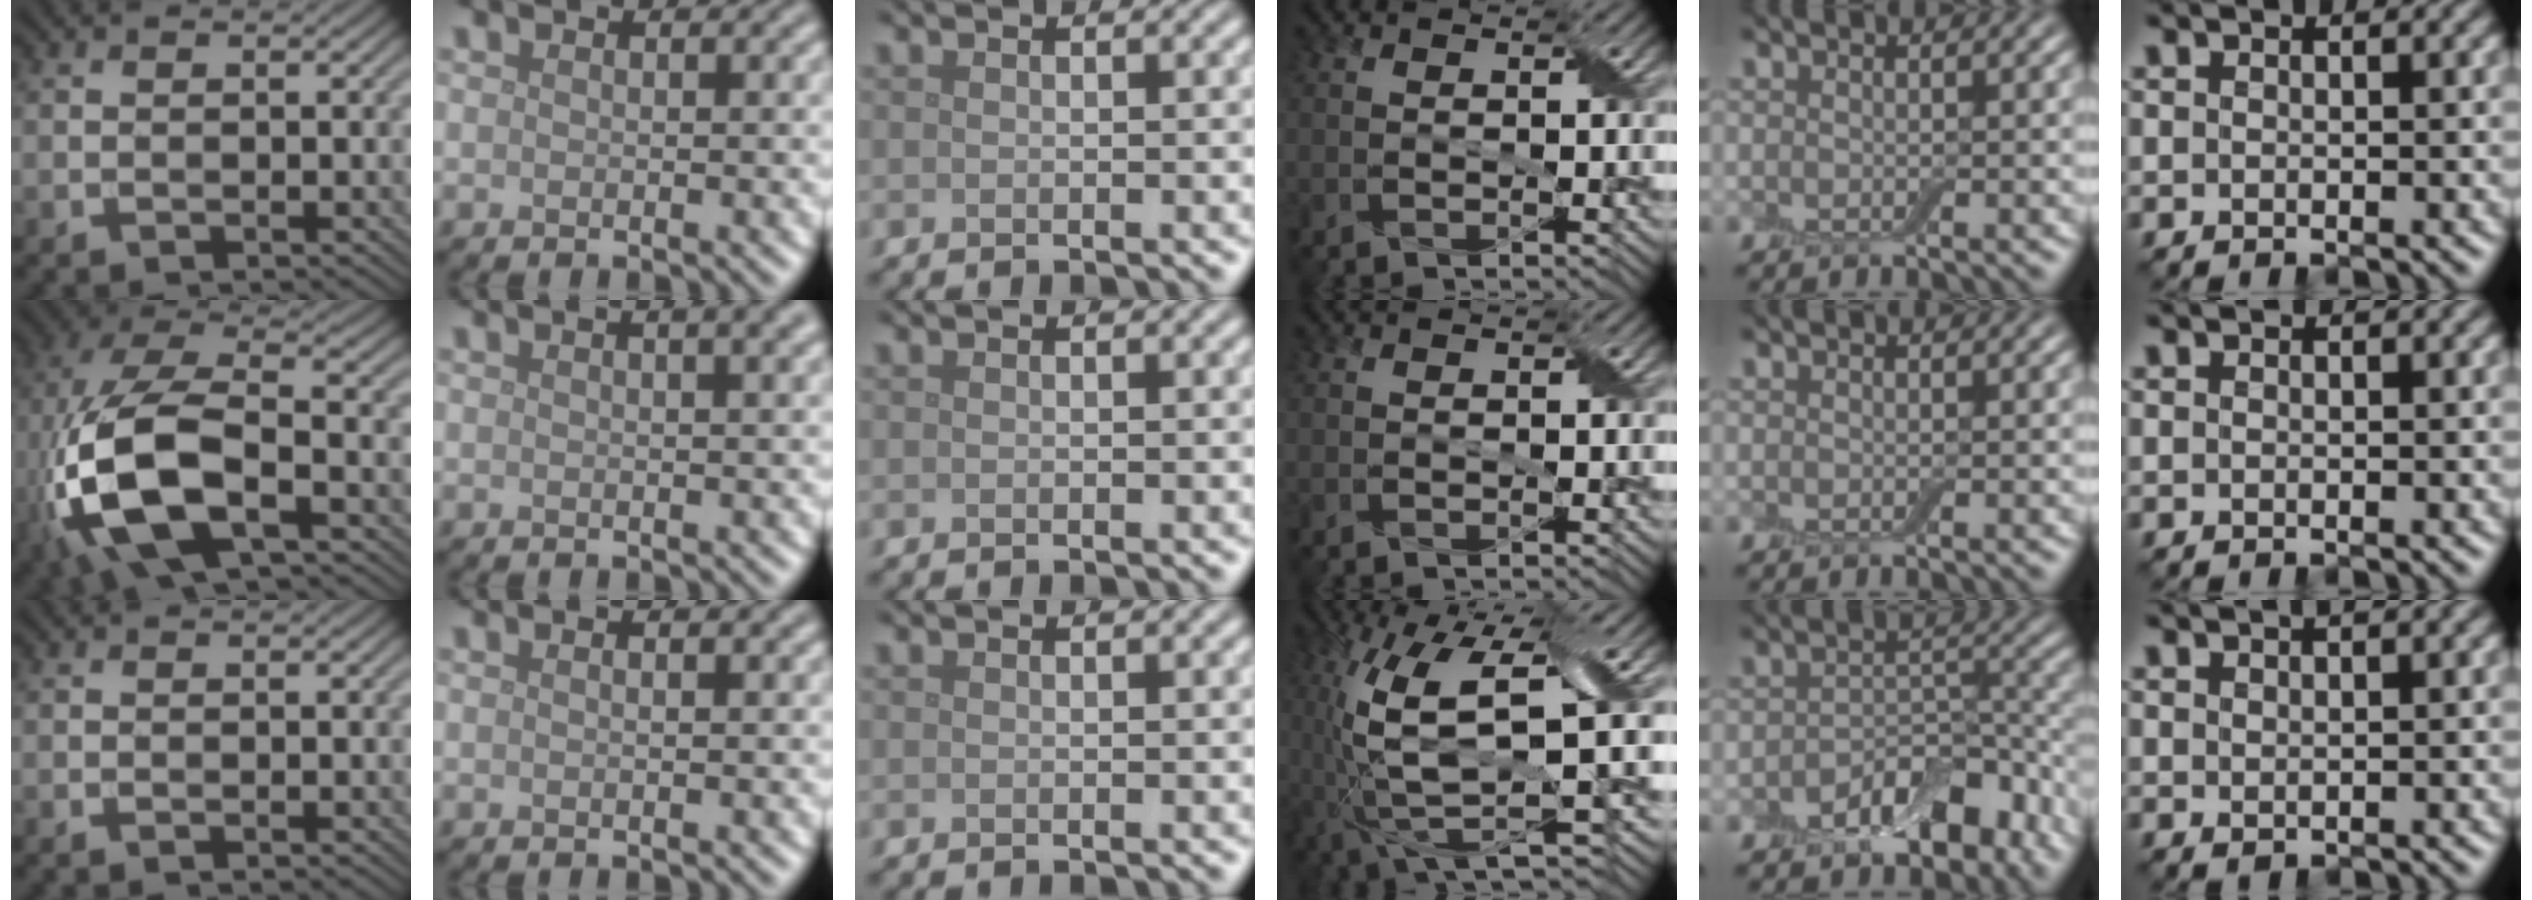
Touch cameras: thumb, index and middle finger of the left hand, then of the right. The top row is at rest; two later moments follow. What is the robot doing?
{"motion": "peel", "object": "aluminum foil"}